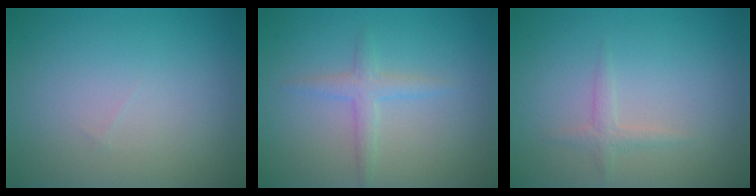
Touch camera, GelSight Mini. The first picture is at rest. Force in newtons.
{"total": 1.9, "press": 1.9, "slide": 0.1}
{"total": 1.1, "press": 1.1, "slide": 0.1}